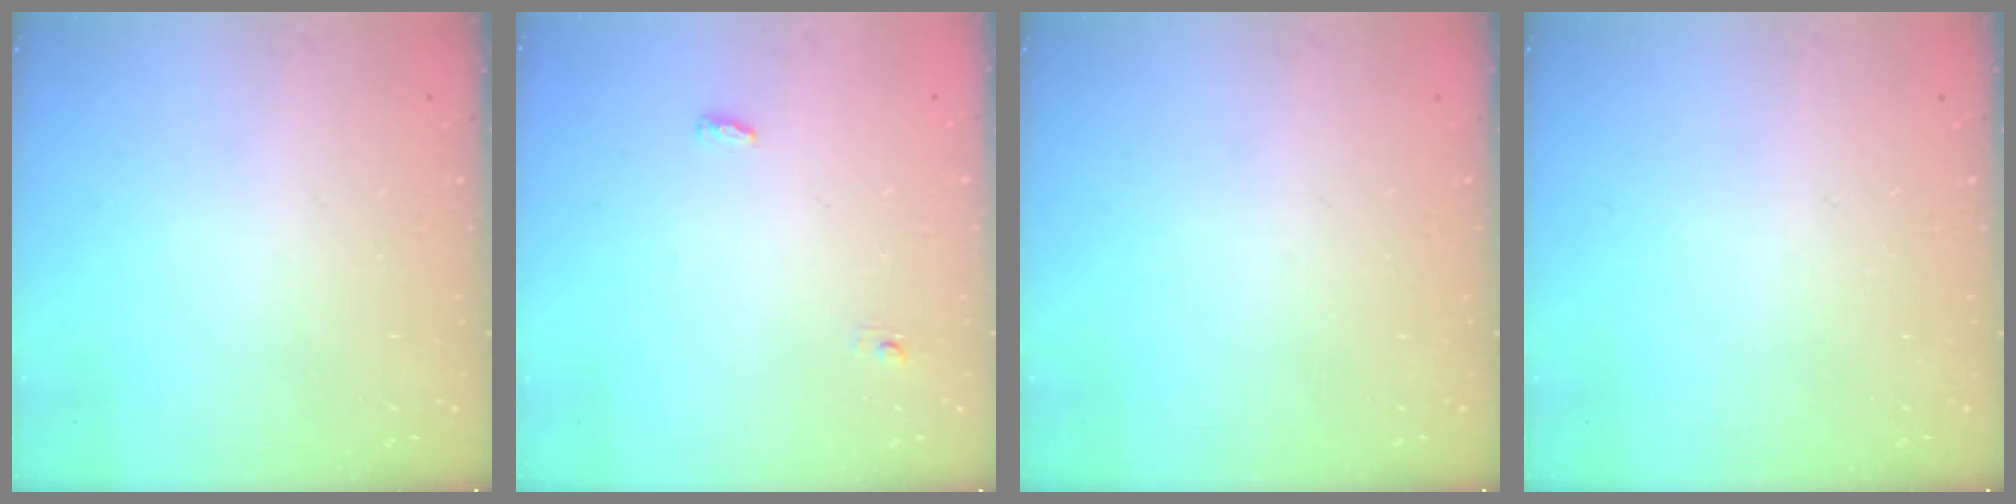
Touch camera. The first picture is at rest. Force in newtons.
{"total": 3.5, "press": 3.4, "slide": 0.9}
{"total": 0.0}
{"total": 0.0}